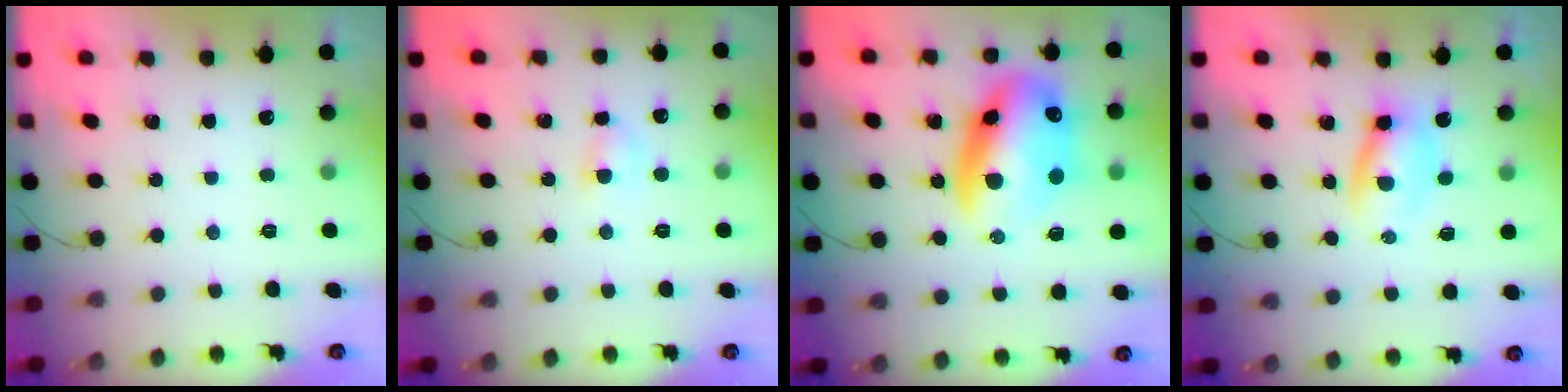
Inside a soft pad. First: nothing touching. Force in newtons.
{"total": 3.5, "press": 3.3, "slide": 1.2}
{"total": 17.3, "press": 16.9, "slide": 3.8}
{"total": 3.8, "press": 3.7, "slide": 1.0}